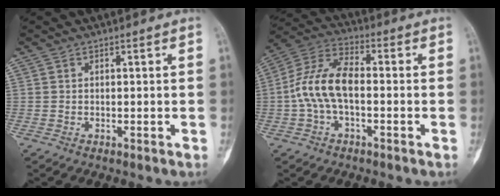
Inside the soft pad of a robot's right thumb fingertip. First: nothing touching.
{"total": 10.9, "force": [-1.2, 5.8, 9.2], "torque": [-0.188, 0.037, -0.031]}